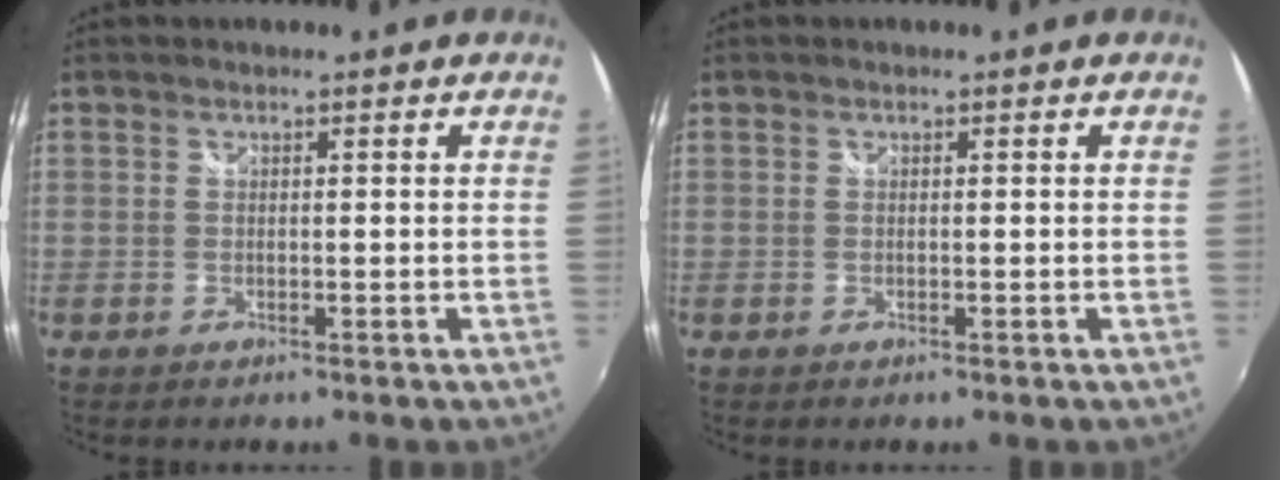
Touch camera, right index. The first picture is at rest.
{"total": 0.0}